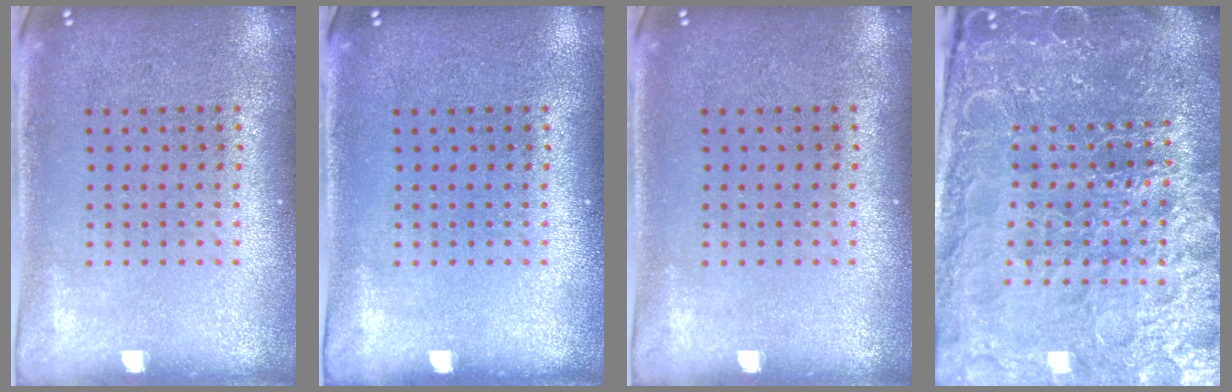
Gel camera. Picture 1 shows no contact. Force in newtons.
{"total": 0.0}
{"total": 0.0}
{"total": 6.0, "press": 5.3, "slide": 2.7}